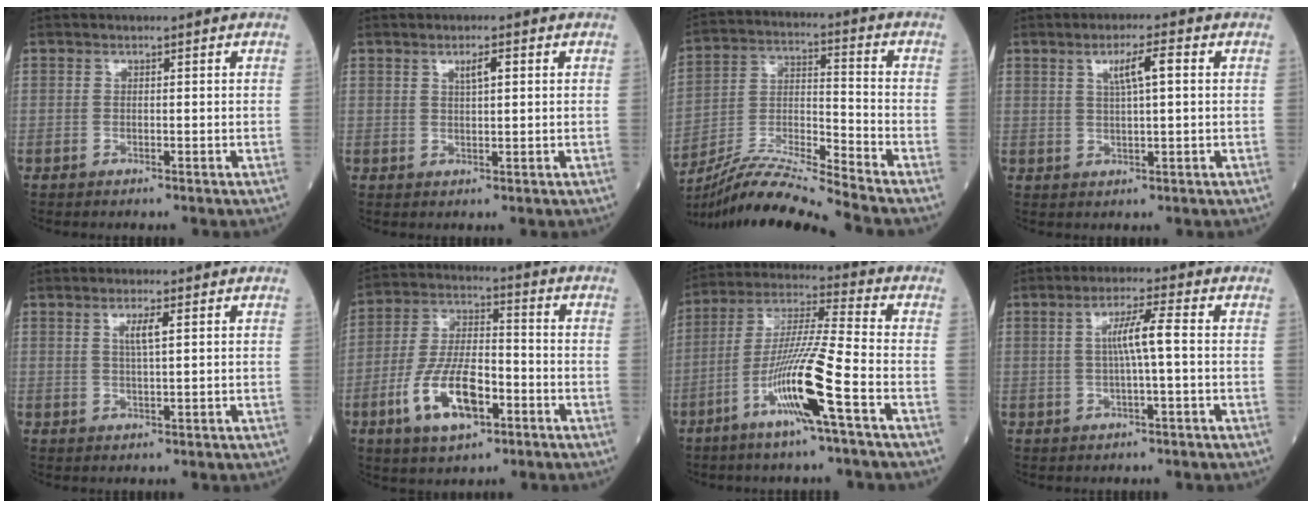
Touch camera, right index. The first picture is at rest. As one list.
[{"total": 2.2, "force": [1.0, 0.3, 1.9], "torque": [-0.036, 0.000, 0.018]}, {"total": 13.4, "force": [-12.5, -2.8, 4.0], "torque": [-0.074, 0.004, -0.234]}, {"total": 4.4, "force": [1.4, 0.3, 4.1], "torque": [-0.075, 0.005, 0.026]}, {"total": 2.8, "force": [1.1, 0.2, 2.6], "torque": [-0.051, -0.001, 0.019]}, {"total": 12.5, "force": [-5.0, 4.9, 10.4], "torque": [-0.213, 0.004, -0.089]}, {"total": 12.9, "force": [-5.5, -0.8, 11.6], "torque": [-0.228, -0.004, -0.108]}, {"total": 5.0, "force": [0.2, -0.3, 5.0], "torque": [-0.091, 0.008, 0.005]}]